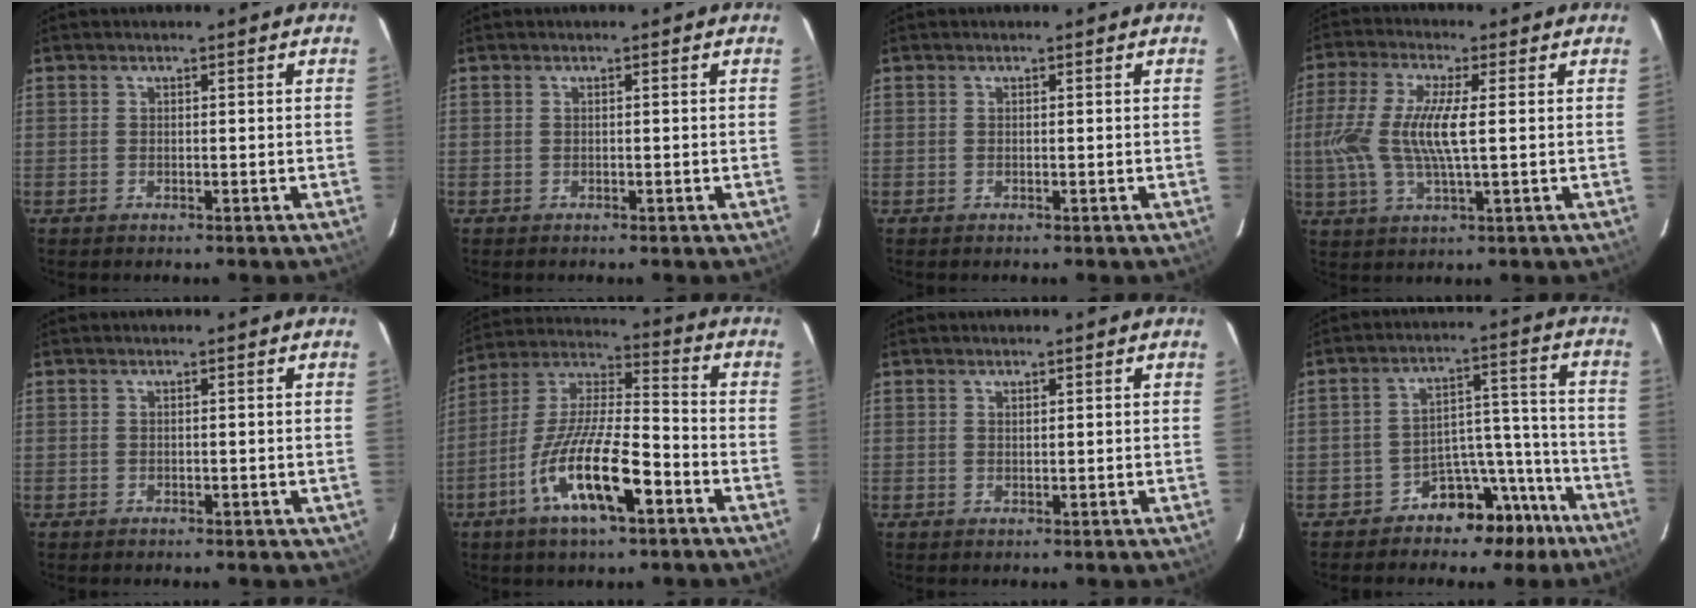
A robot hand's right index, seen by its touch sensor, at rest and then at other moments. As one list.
[{"total": 0.6, "force": [-0.5, 0.2, 0.2], "torque": [-0.003, 0.001, -0.004]}, {"total": 0.0}, {"total": 11.4, "force": [0.2, 2.2, 11.2], "torque": [-0.227, -0.002, 0.004]}, {"total": 0.7, "force": [-0.3, 0.6, 0.2], "torque": [0.003, -0.002, -0.001]}, {"total": 16.6, "force": [-7.8, 4.3, 14.0], "torque": [-0.280, -0.013, -0.147]}, {"total": 0.6, "force": [0.5, 0.2, 0.2], "torque": [-0.005, 0.001, 0.009]}, {"total": 10.4, "force": [-8.1, 6.1, 2.2], "torque": [-0.018, 0.063, -0.110]}]